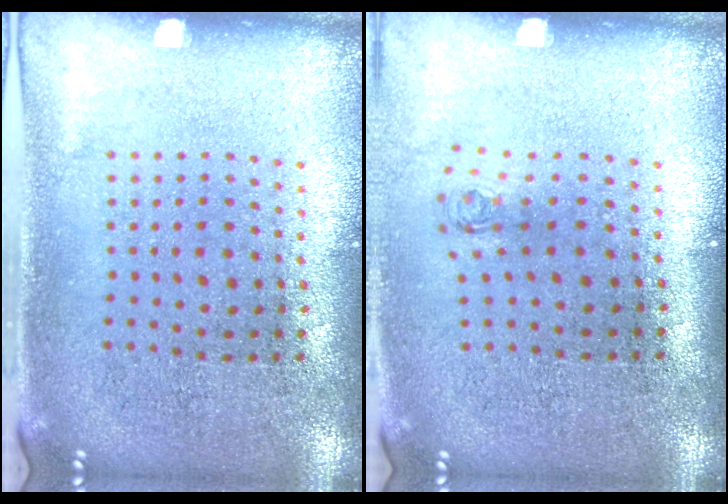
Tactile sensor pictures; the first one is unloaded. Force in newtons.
{"total": 0.7, "press": 0.3, "slide": 0.7}